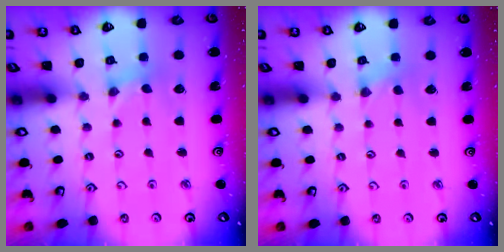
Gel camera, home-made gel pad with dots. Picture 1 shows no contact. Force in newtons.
{"total": 1.4, "press": 1.4, "slide": 0.3}